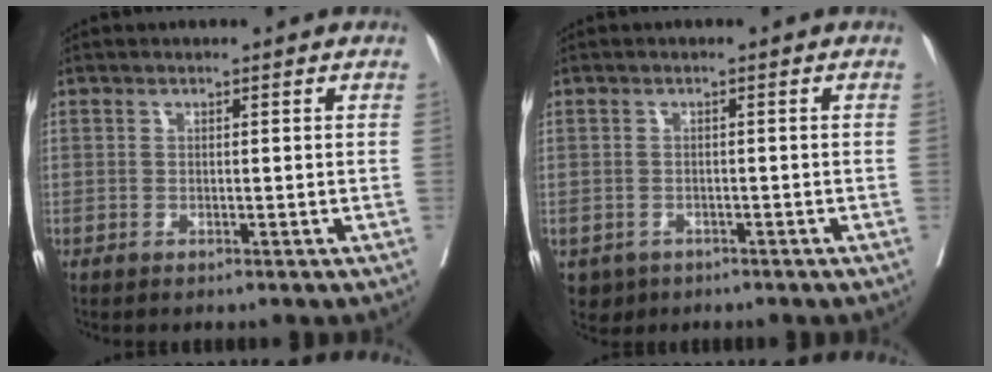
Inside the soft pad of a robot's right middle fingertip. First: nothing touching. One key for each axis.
{"total": 3.0, "fx": -1.8, "fy": 2.4, "fz": 0.4, "tx": -0.004, "ty": 0.002, "tz": -0.027}